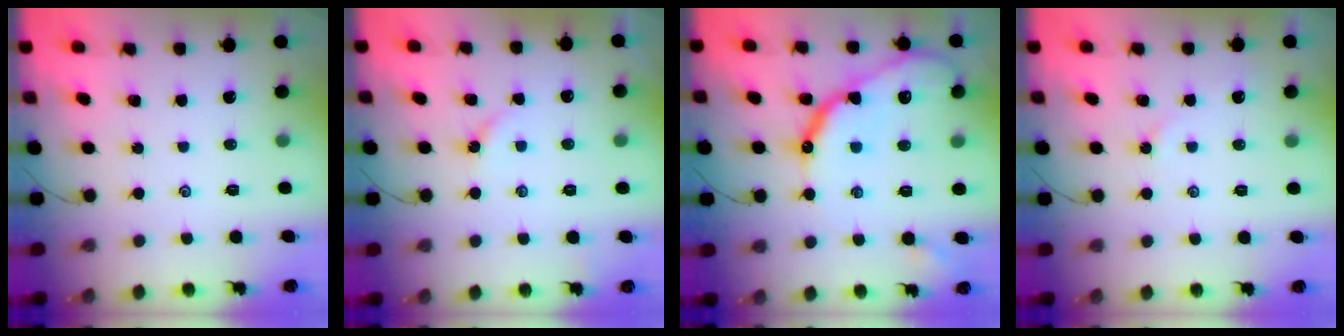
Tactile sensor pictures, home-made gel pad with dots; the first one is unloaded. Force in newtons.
{"total": 2.9, "press": 2.9, "slide": 0.4}
{"total": 16.0, "press": 15.9, "slide": 0.8}
{"total": 4.2, "press": 4.2, "slide": 0.4}